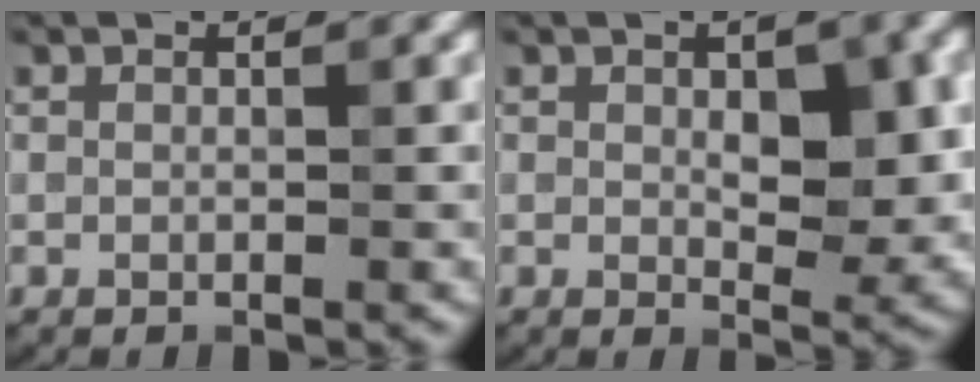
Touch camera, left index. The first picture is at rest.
{"total": 5.2, "force": [0.7, 2.5, 4.5], "torque": [-0.060, -0.005, 0.015]}